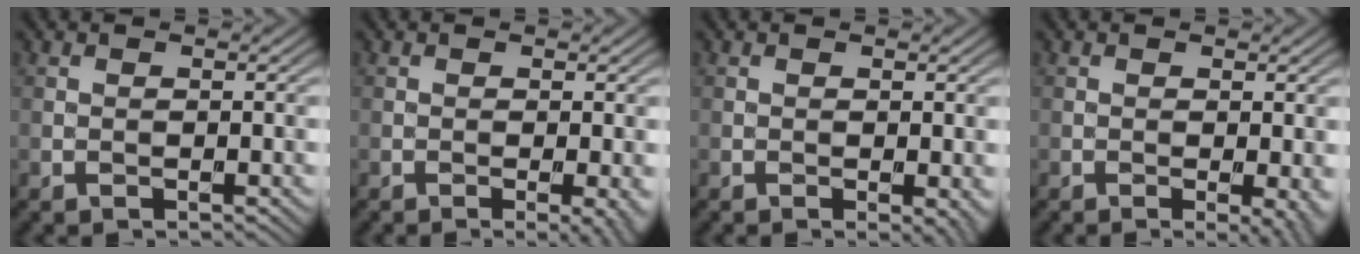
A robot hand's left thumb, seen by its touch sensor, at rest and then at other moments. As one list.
[{"total": 2.3, "force": [-0.6, 0.4, 2.2], "torque": [-0.031, -0.003, -0.010]}, {"total": 1.7, "force": [-0.4, 0.5, 1.6], "torque": [-0.019, -0.008, -0.005]}, {"total": 2.7, "force": [-0.5, 0.5, 2.6], "torque": [-0.034, -0.007, -0.008]}]